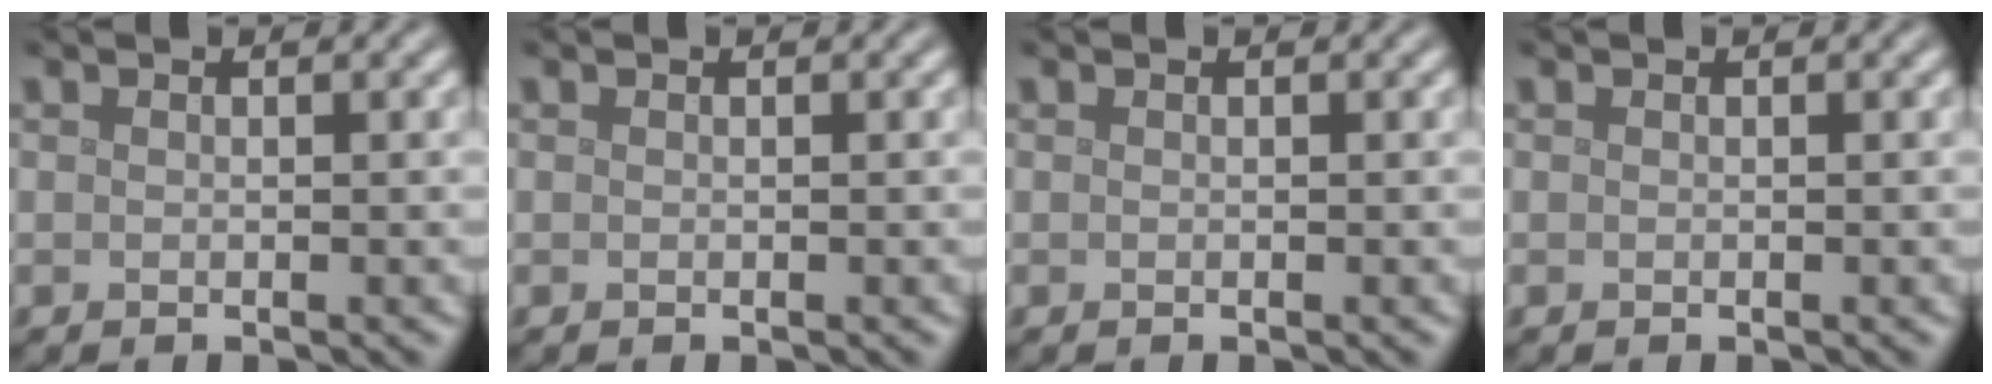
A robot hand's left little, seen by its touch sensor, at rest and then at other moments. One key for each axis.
{"total": 0.0}
{"total": 0.0}
{"total": 0.0}